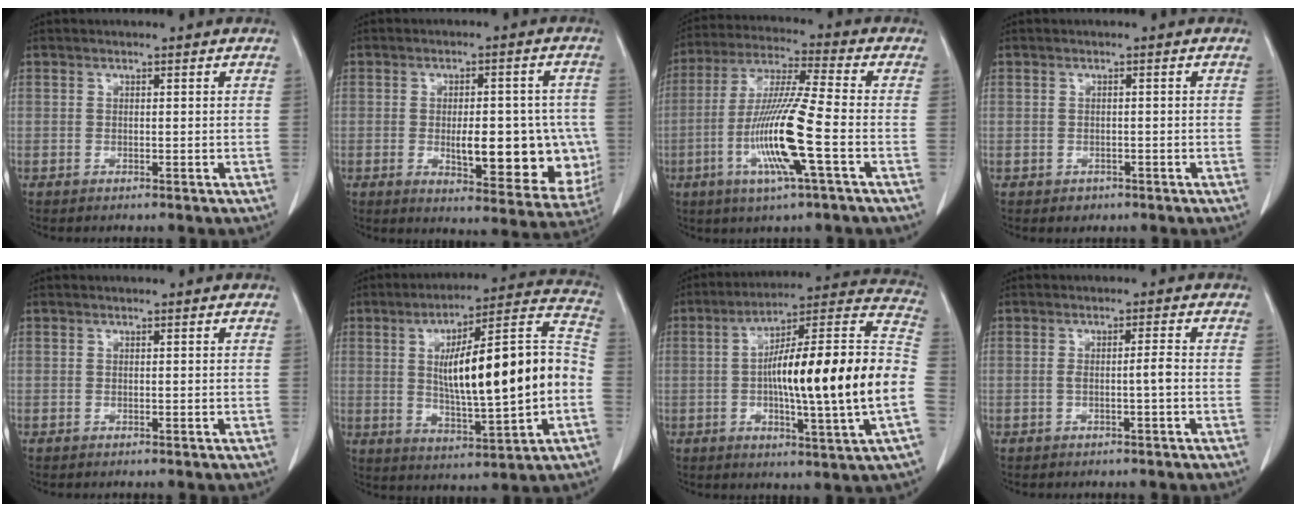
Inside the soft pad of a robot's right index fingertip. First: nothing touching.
{"total": 14.9, "force": [-2.1, 5.9, 13.5], "torque": [-0.145, 0.009, -0.004]}
{"total": 13.7, "force": [-4.0, -0.2, 13.1], "torque": [-0.265, -0.010, -0.081]}
{"total": 1.5, "force": [-0.8, 1.2, 0.3], "torque": [-0.003, 0.003, -0.006]}
{"total": 0.0}
{"total": 21.1, "force": [-0.6, 3.3, 20.9], "torque": [-0.322, 0.027, -0.004]}
{"total": 24.8, "force": [-3.2, 0.9, 24.5], "torque": [-0.332, 0.016, -0.058]}
{"total": 2.1, "force": [-0.5, -0.2, 2.1], "torque": [-0.036, 0.001, -0.007]}